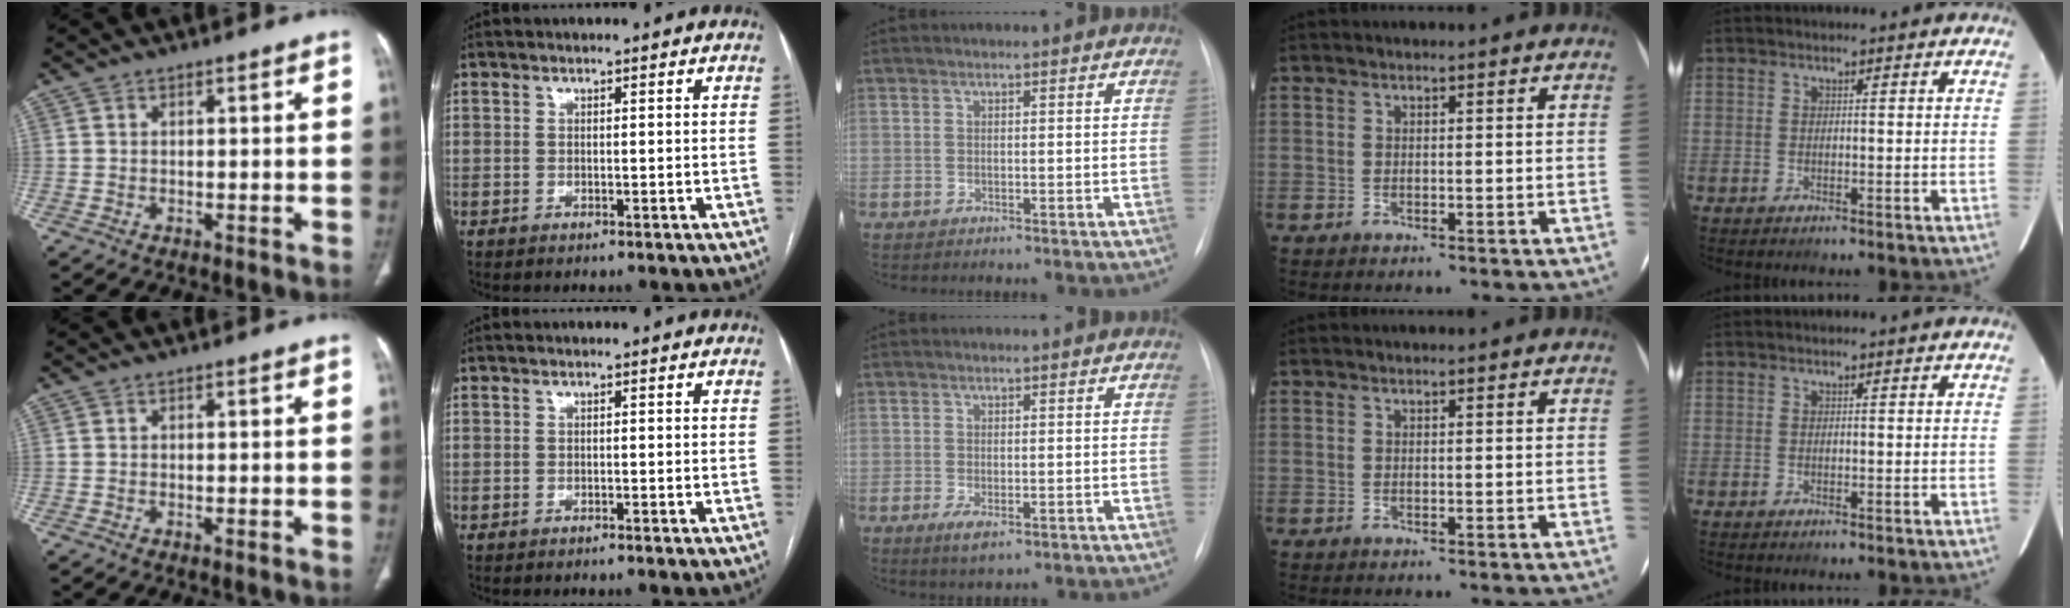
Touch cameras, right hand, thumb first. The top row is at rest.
{"middle": {"total": 2.8, "force": [-1.2, 1.0, 2.4], "torque": [-0.041, -0.005, -0.013]}}